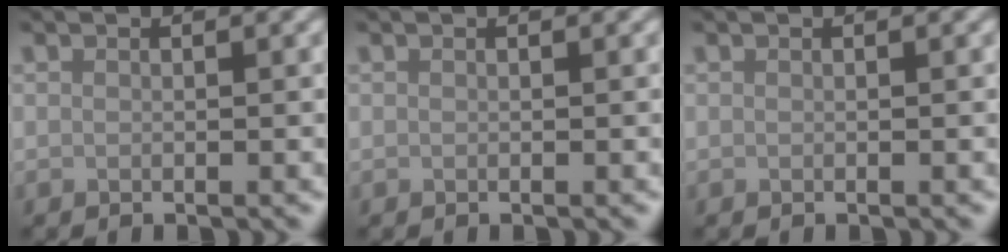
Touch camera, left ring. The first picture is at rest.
{"total": 0.0}
{"total": 0.0}